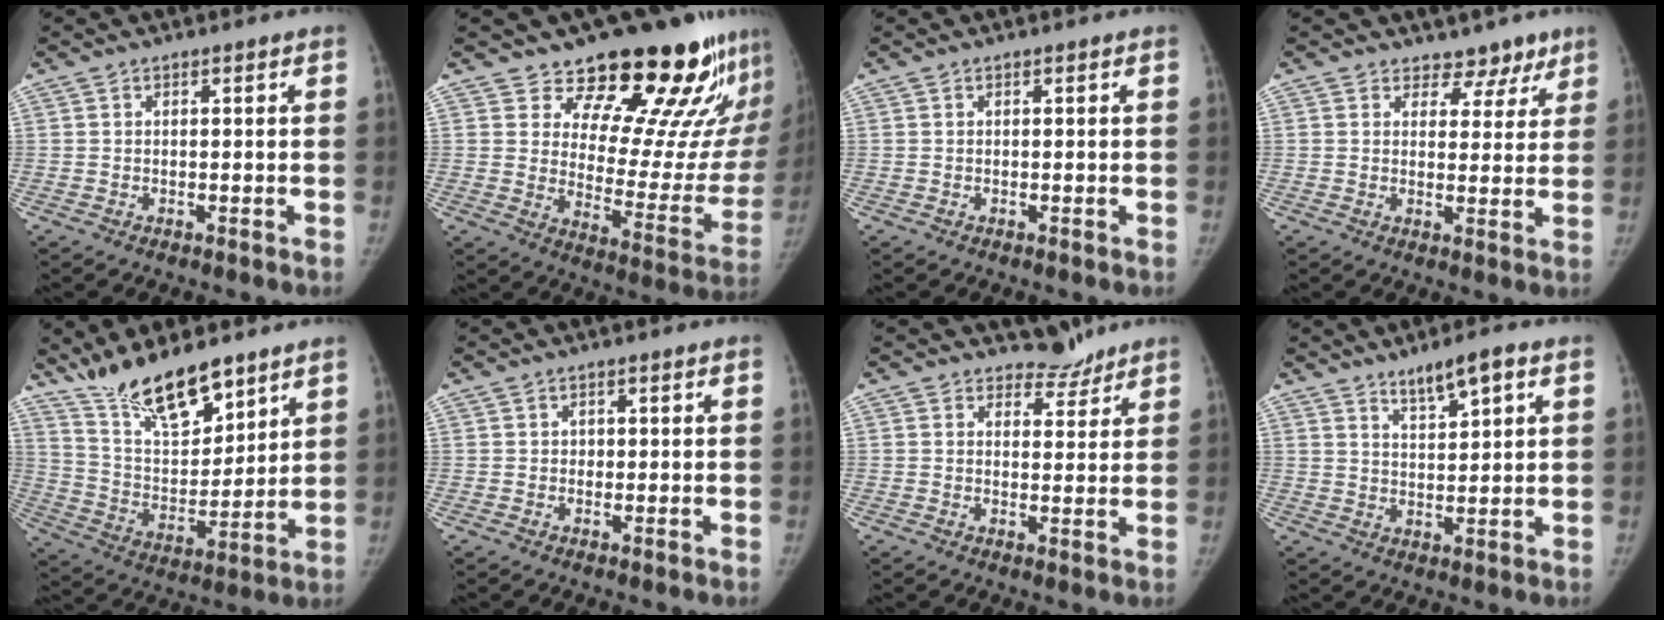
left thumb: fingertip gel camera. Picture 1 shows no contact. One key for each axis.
{"total": 22.8, "fx": 18.3, "fy": 8.5, "fz": 10.7, "tx": -0.088, "ty": -0.129, "tz": 0.241}
{"total": 0.0}
{"total": 5.8, "fx": 4.4, "fy": 3.6, "fz": 0.9, "tx": 0.025, "ty": -0.028, "tz": 0.052}
{"total": 16.2, "fx": 12.4, "fy": 5.6, "fz": 8.7, "tx": -0.115, "ty": -0.072, "tz": 0.234}
{"total": 1.2, "fx": 0.2, "fy": 1.1, "fz": 0.4, "tx": 0.001, "ty": 0.002, "tz": 0.000}
{"total": 4.1, "fx": 3.6, "fy": 1.9, "fz": 0.0, "tx": 0.025, "ty": -0.029, "tz": 0.050}
{"total": 6.4, "fx": 4.0, "fy": 1.6, "fz": 4.7, "tx": -0.070, "ty": -0.020, "tz": 0.067}